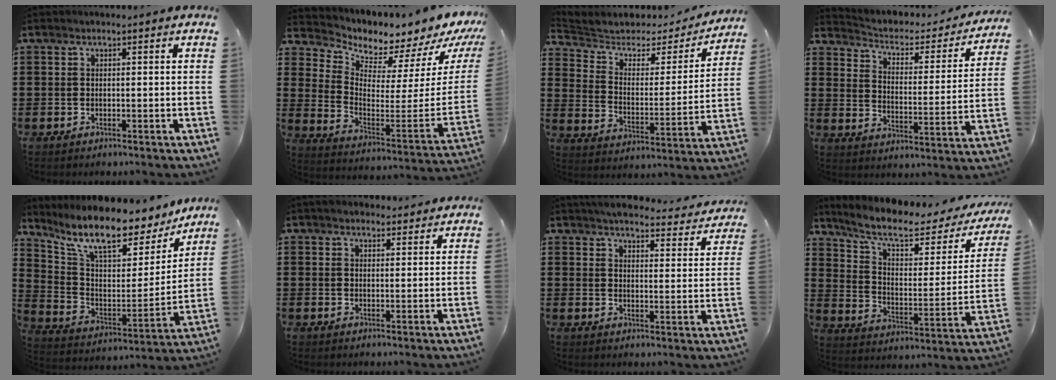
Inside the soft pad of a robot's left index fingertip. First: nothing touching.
{"total": 3.9, "force": [3.8, 0.4, -0.7], "torque": [-0.005, -0.074, 0.057]}
{"total": 4.0, "force": [3.1, 2.4, 1.0], "torque": [-0.046, -0.018, 0.047]}
{"total": 2.4, "force": [1.8, 1.2, 1.1], "torque": [-0.036, -0.017, 0.020]}
{"total": 11.3, "force": [9.2, 2.9, 6.0], "torque": [-0.140, -0.064, 0.156]}
{"total": 2.6, "force": [2.3, 1.0, 0.5], "torque": [-0.016, 0.004, 0.044]}
{"total": 4.7, "force": [4.5, 0.5, 1.2], "torque": [-0.035, -0.027, 0.077]}
{"total": 8.5, "force": [6.2, 1.9, 5.5], "torque": [-0.123, -0.036, 0.103]}